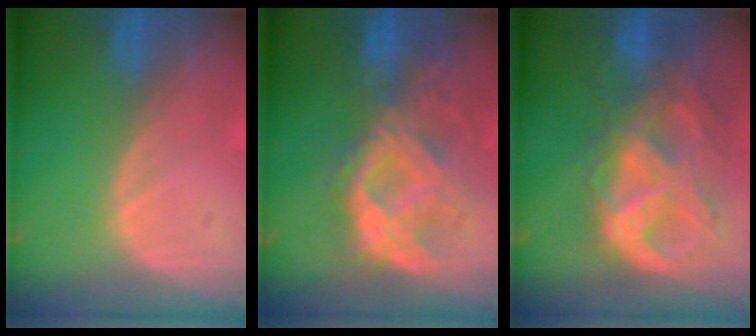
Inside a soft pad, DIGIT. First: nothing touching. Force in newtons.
{"total": 9.9, "press": 8.8, "slide": 4.5}
{"total": 10.7, "press": 9.0, "slide": 5.7}